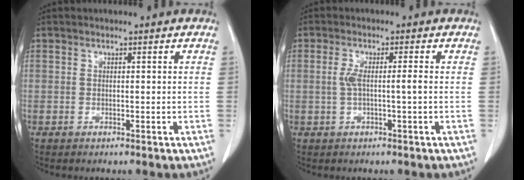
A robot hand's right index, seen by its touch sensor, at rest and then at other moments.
{"total": 3.1, "force": [-0.3, 0.0, 3.0], "torque": [-0.063, 0.005, -0.003]}